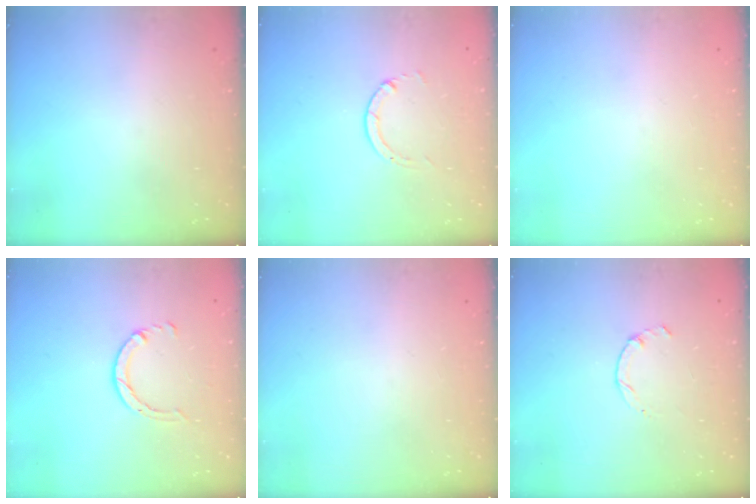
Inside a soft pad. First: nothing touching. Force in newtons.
{"total": 1.3, "press": 1.3, "slide": 0.2}
{"total": 0.0}
{"total": 3.6, "press": 3.5, "slide": 0.4}
{"total": 0.0}
{"total": 1.3, "press": 1.2, "slide": 0.4}